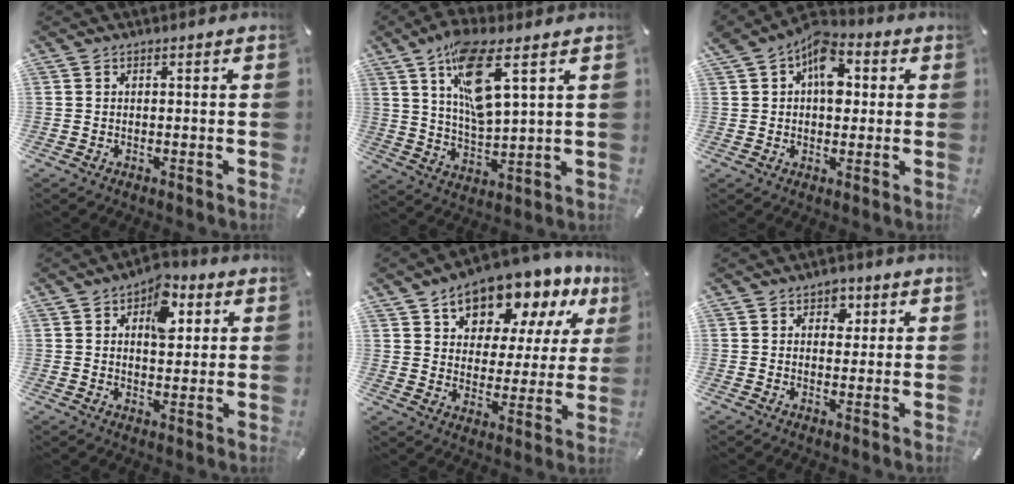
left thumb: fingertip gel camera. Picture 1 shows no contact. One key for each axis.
{"total": 14.0, "fx": 7.1, "fy": 4.7, "fz": 11.1, "tx": -0.199, "ty": -0.022, "tz": 0.121}
{"total": 9.4, "fx": 2.1, "fy": 6.6, "fz": 6.4, "tx": -0.088, "ty": 0.000, "tz": 0.036}
{"total": 9.3, "fx": 3.3, "fy": 6.0, "fz": 6.2, "tx": -0.067, "ty": -0.006, "tz": 0.049}
{"total": 13.3, "fx": 10.4, "fy": 7.2, "fz": 4.1, "tx": -0.066, "ty": -0.084, "tz": 0.182}
{"total": 3.6, "fx": 1.4, "fy": 2.9, "fz": 1.5, "tx": -0.004, "ty": -0.004, "tz": 0.016}